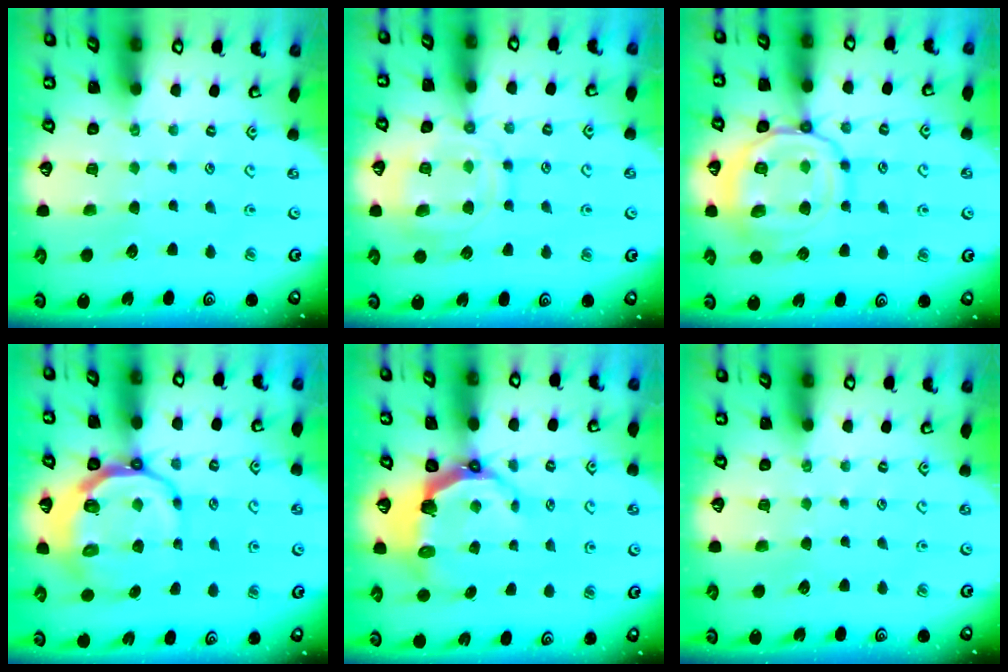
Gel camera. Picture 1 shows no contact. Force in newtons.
{"total": 13.7, "press": 13.7, "slide": 1.2}
{"total": 16.2, "press": 16.1, "slide": 1.6}
{"total": 9.8, "press": 9.2, "slide": 3.5}
{"total": 8.0, "press": 6.3, "slide": 5.0}
{"total": 0.0}